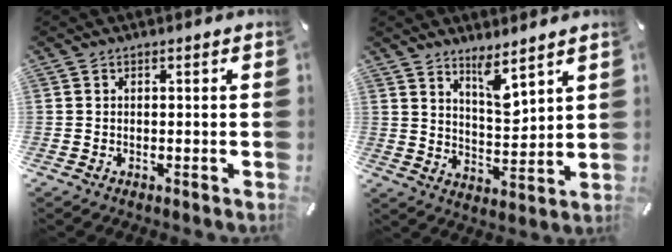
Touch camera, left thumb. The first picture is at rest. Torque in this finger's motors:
{"motor_torque": [1.58, 0.49, 0.75, -1.04, 0.22]}